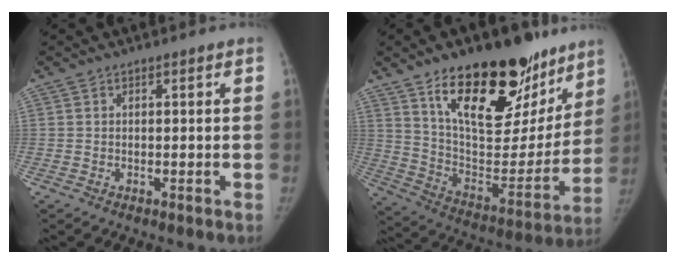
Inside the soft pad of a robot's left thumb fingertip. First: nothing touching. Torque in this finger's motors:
{"motor_torque": [1.73, 1.63, 1.31, -1.47, 0.16]}